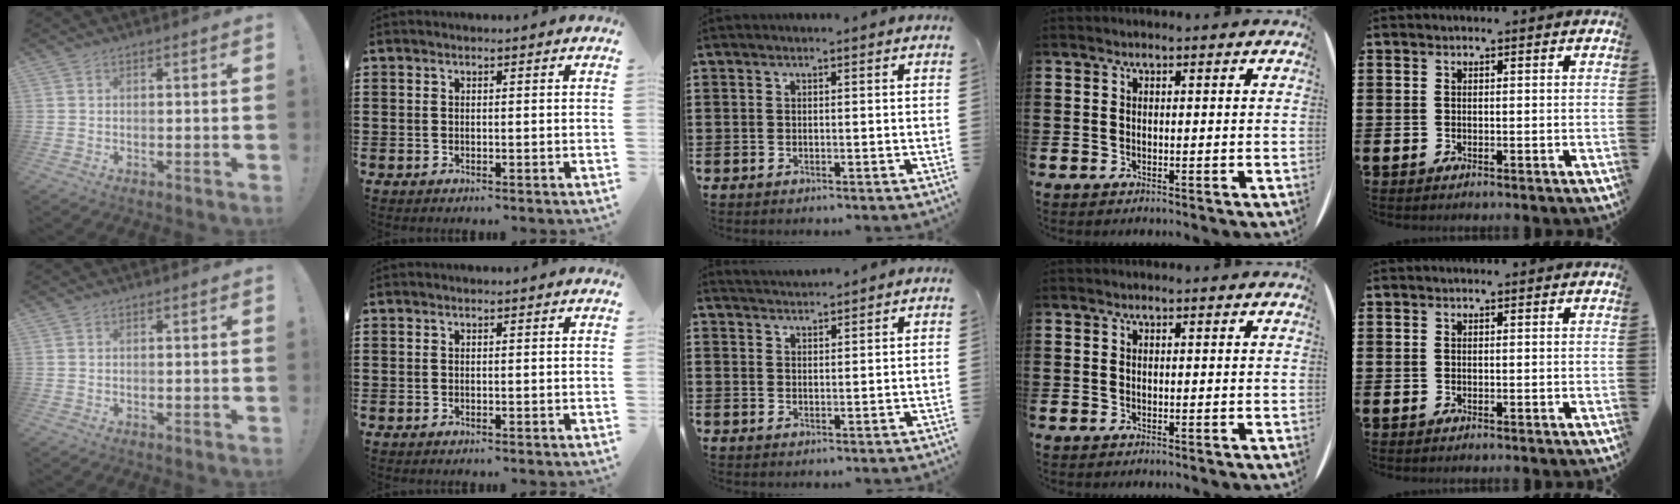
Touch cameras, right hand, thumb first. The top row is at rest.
{"middle": {"total": 2.0, "force": [2.0, -0.1, -0.3], "torque": [-0.001, -0.001, 0.039]}}